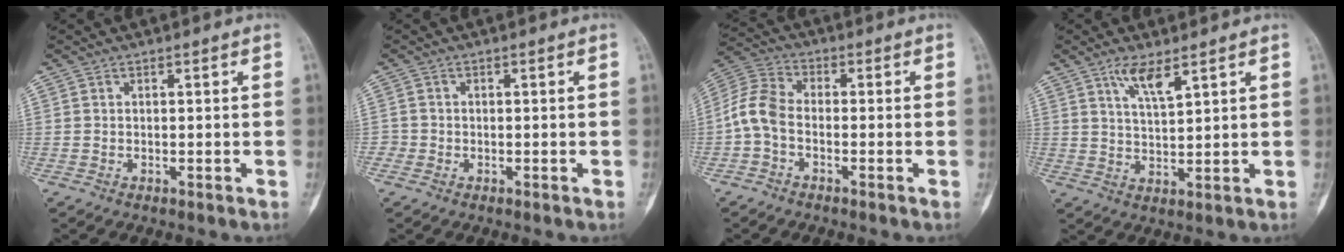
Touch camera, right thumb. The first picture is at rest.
{"total": 1.3, "force": [-0.5, 1.2, -0.1], "torque": [0.009, 0.007, -0.015]}
{"total": 7.0, "force": [-1.7, 4.4, 5.2], "torque": [-0.110, 0.024, -0.048]}
{"total": 5.4, "force": [3.5, 1.3, 3.8], "torque": [-0.072, -0.021, 0.071]}